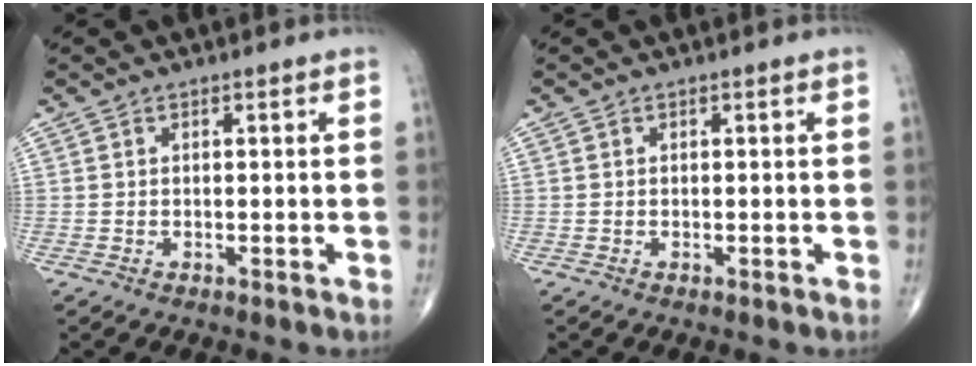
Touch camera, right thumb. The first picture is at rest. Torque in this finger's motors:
{"motor_torque": [-0.02, 0.59, -0.18, -0.06, 0.06]}